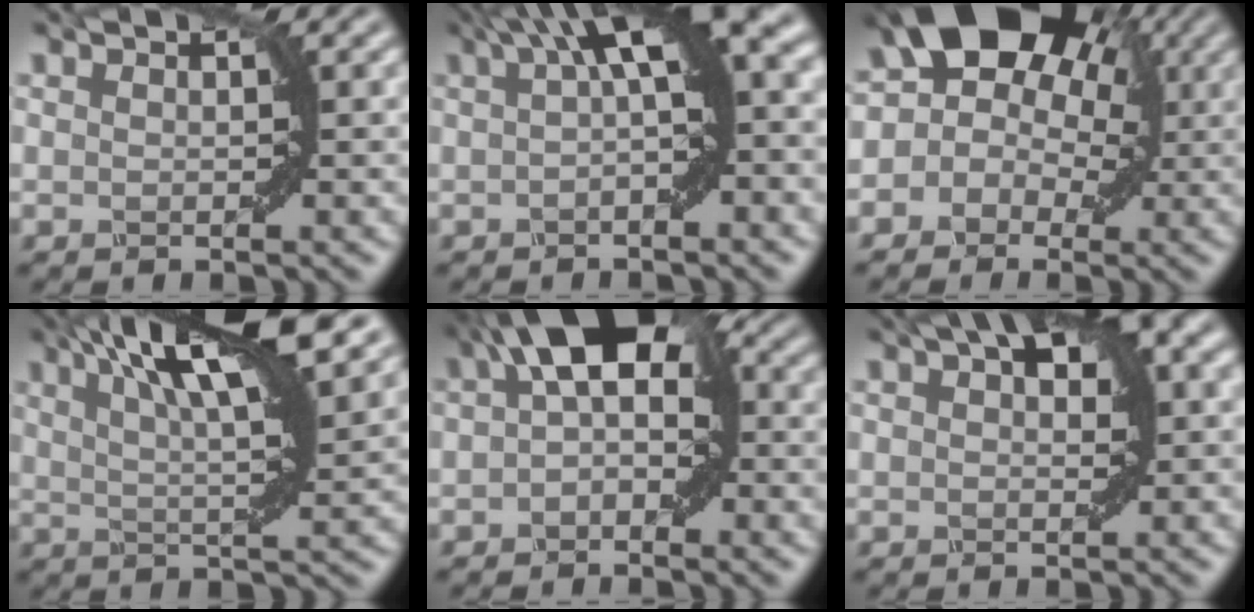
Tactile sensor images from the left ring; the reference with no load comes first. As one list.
[{"total": 9.1, "force": [2.6, 2.6, 8.3], "torque": [-0.111, 0.032, 0.037]}, {"total": 14.0, "force": [4.9, 10.4, 8.1], "torque": [-0.108, 0.068, 0.040]}, {"total": 10.9, "force": [5.7, 2.4, 8.9], "torque": [-0.124, 0.025, 0.087]}, {"total": 7.9, "force": [1.2, 4.2, 6.6], "torque": [-0.087, 0.032, 0.008]}, {"total": 7.4, "force": [3.2, 2.9, 6.0], "torque": [-0.073, 0.029, 0.053]}]